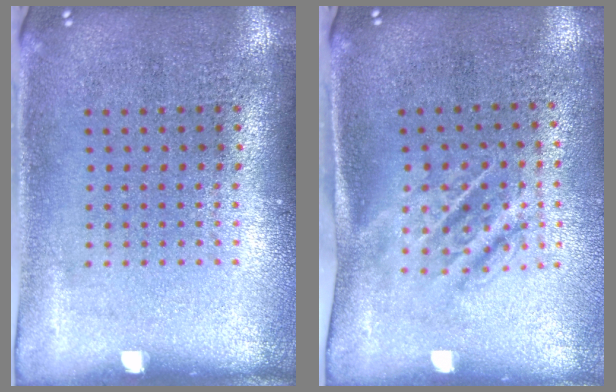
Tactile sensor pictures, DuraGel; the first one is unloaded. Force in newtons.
{"total": 1.8, "press": 1.2, "slide": 1.3}